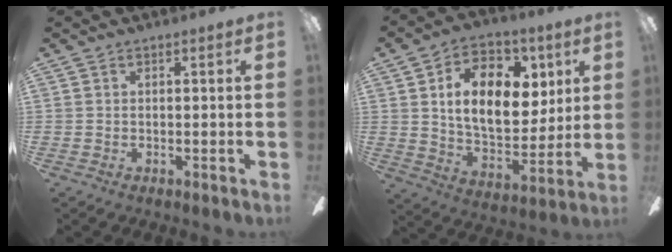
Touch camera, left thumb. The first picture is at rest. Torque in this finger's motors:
{"motor_torque": [0.64, 0.34, 1.41, -1.35, 0.14]}